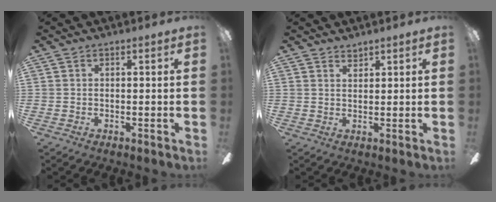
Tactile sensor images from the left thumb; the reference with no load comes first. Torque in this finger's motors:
{"motor_torque": [-0.06, -0.38, -0.52, 0.14, -0.02]}